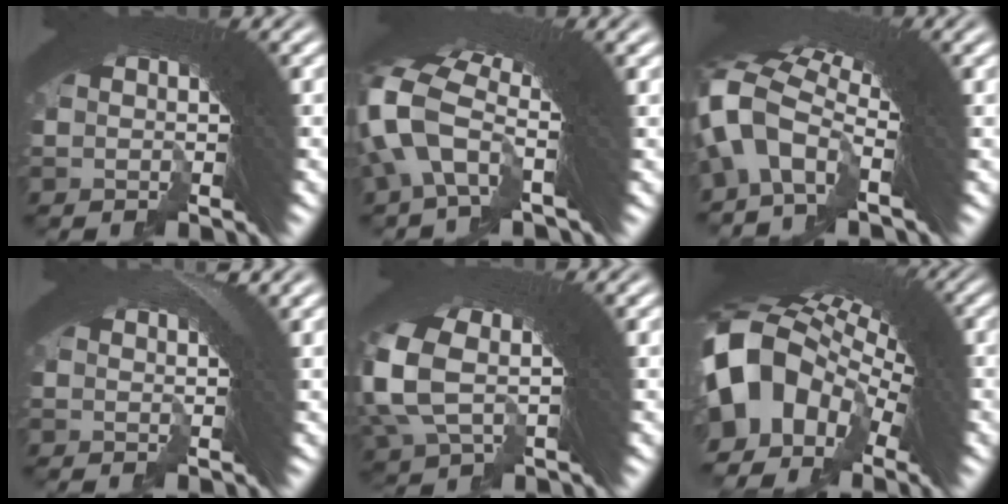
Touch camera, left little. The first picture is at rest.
{"total": 3.6, "force": [0.2, 1.2, 3.4], "torque": [-0.089, -0.012, 0.009]}
{"total": 5.5, "force": [0.2, 3.6, 4.2], "torque": [-0.111, -0.014, 0.001]}
{"total": 2.1, "force": [1.1, -0.4, 1.8], "torque": [-0.022, 0.003, 0.018]}
{"total": 4.4, "force": [0.2, 2.8, 3.4], "torque": [-0.099, -0.012, 0.011]}
{"total": 12.5, "force": [1.0, 8.1, 9.5], "torque": [-0.178, 0.011, 0.006]}